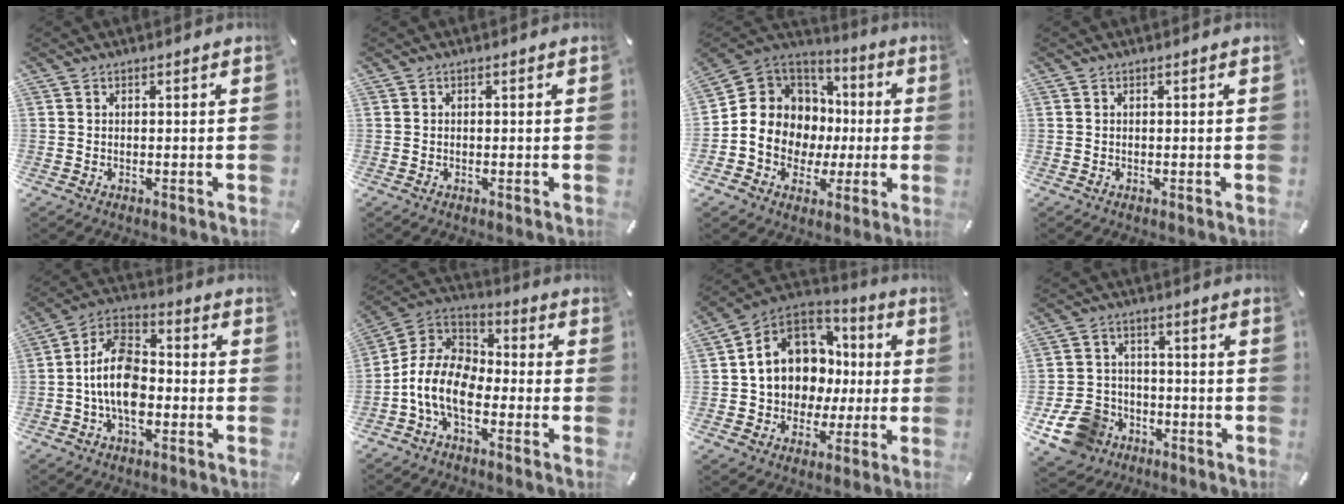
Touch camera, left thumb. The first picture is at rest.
{"total": 0.0}
{"total": 11.5, "force": [-1.0, 11.0, 3.0], "torque": [-0.076, -0.024, -0.008]}
{"total": 0.0}
{"total": 13.0, "force": [-3.0, 8.1, 9.7], "torque": [-0.205, 0.018, -0.054]}
{"total": 12.2, "force": [-6.8, 6.6, 7.7], "torque": [-0.182, 0.012, -0.140]}
{"total": 13.9, "force": [1.6, 12.4, 6.1], "torque": [-0.122, -0.016, 0.038]}
{"total": 11.2, "force": [-5.2, 9.1, 3.9], "torque": [-0.091, 0.032, -0.092]}